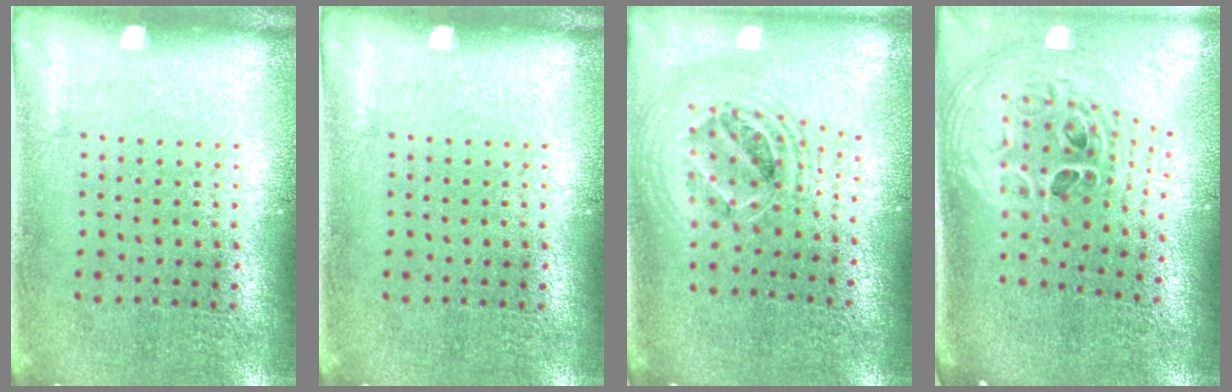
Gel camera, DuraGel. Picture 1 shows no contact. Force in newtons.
{"total": 0.0}
{"total": 2.3, "press": 1.7, "slide": 1.5}
{"total": 2.6, "press": 1.8, "slide": 1.8}